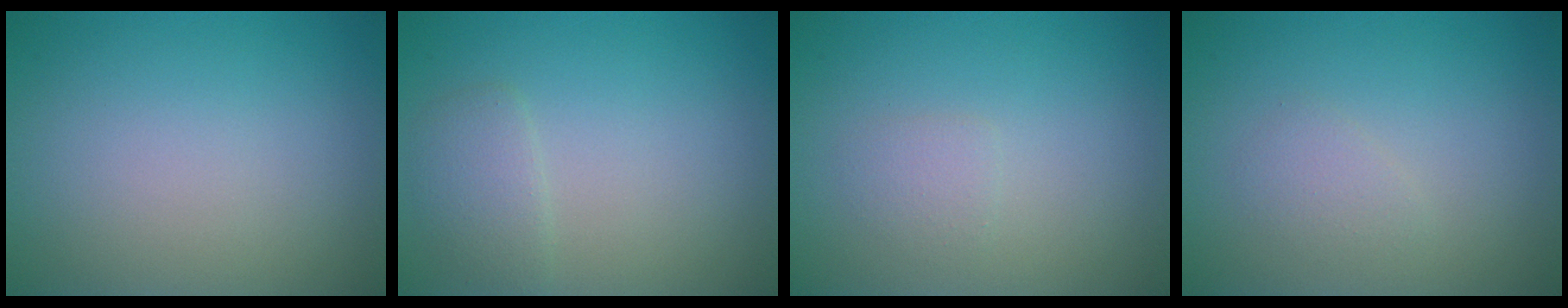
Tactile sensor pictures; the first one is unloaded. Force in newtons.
{"total": 1.8, "press": 1.8, "slide": 0.2}
{"total": 1.1, "press": 1.1, "slide": 0.0}
{"total": 1.1, "press": 1.1, "slide": 0.1}